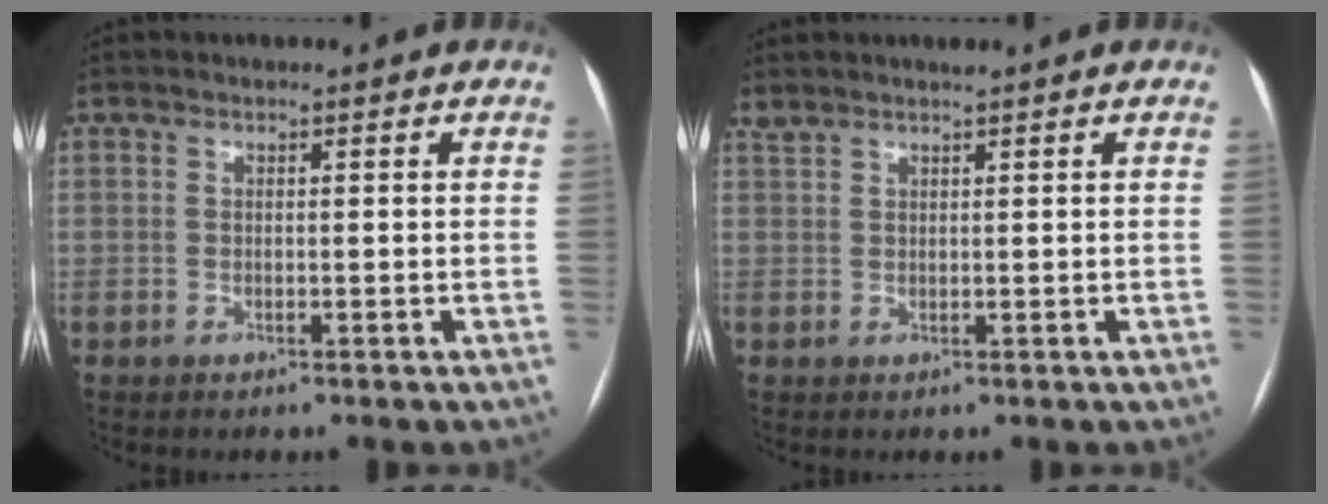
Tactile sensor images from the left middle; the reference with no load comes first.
{"total": 1.5, "force": [1.4, -0.1, 0.6], "torque": [-0.013, 0.011, 0.032]}